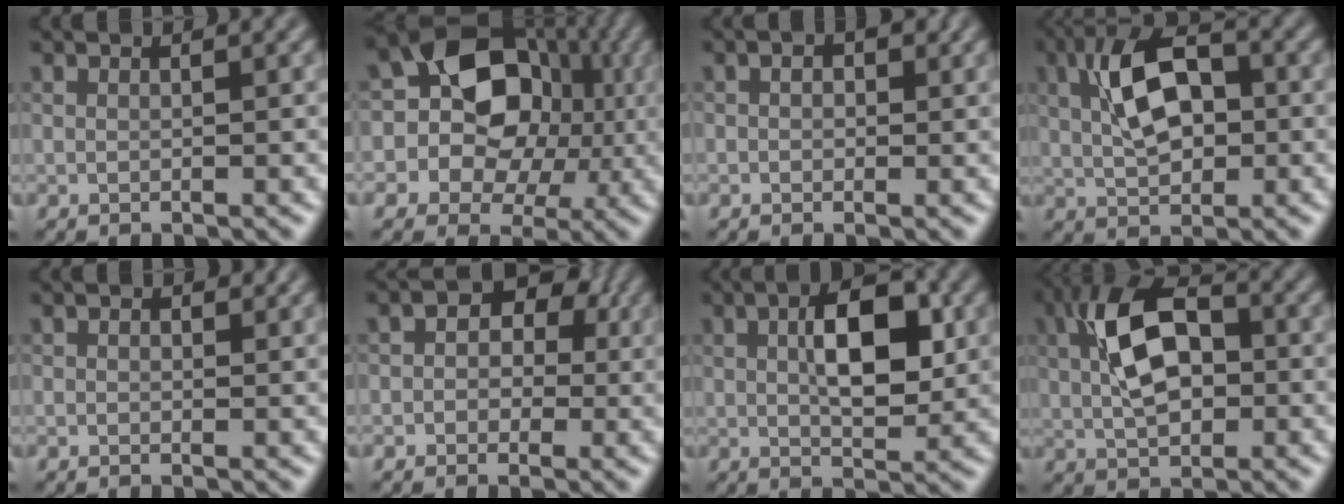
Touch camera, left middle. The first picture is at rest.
{"total": 9.4, "force": [0.0, 7.5, 5.7], "torque": [-0.079, 0.007, -0.014]}
{"total": 1.1, "force": [-0.3, 0.8, 0.7], "torque": [-0.011, 0.007, -0.002]}
{"total": 6.5, "force": [-0.2, 3.4, 5.5], "torque": [-0.109, 0.021, -0.004]}
{"total": 0.5, "force": [0.2, 0.4, 0.3], "torque": [-0.008, 0.001, 0.006]}
{"total": 5.6, "force": [0.6, 4.3, 3.5], "torque": [-0.032, 0.026, -0.012]}
{"total": 5.2, "force": [0.5, 2.2, 4.7], "torque": [-0.081, 0.009, 0.013]}
{"total": 8.0, "force": [-0.3, 4.3, 6.7], "torque": [-0.137, 0.024, -0.011]}